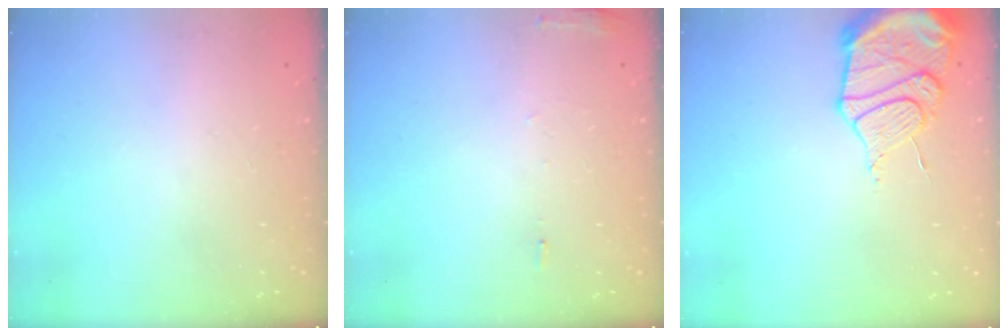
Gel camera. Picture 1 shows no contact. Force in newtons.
{"total": 5.9, "press": 5.7, "slide": 1.6}
{"total": 13.5, "press": 13.4, "slide": 1.0}